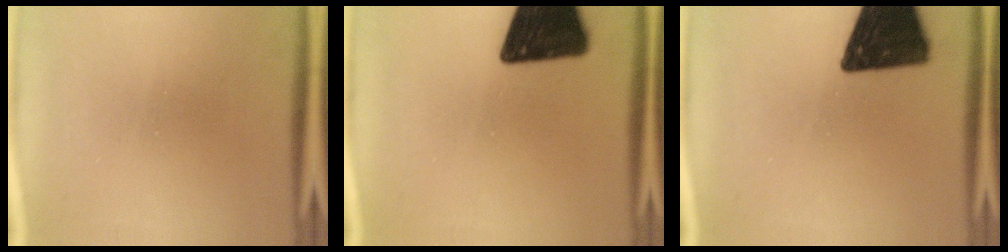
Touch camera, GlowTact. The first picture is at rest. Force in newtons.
{"total": 18.4}
{"total": 19.5}